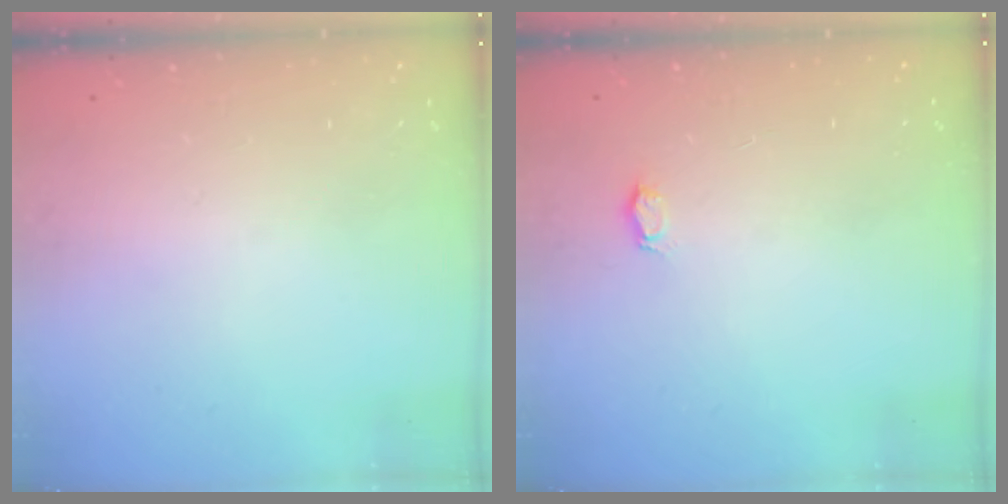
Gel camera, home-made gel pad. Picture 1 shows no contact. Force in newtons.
{"total": 2.7, "press": 2.7, "slide": 0.3}